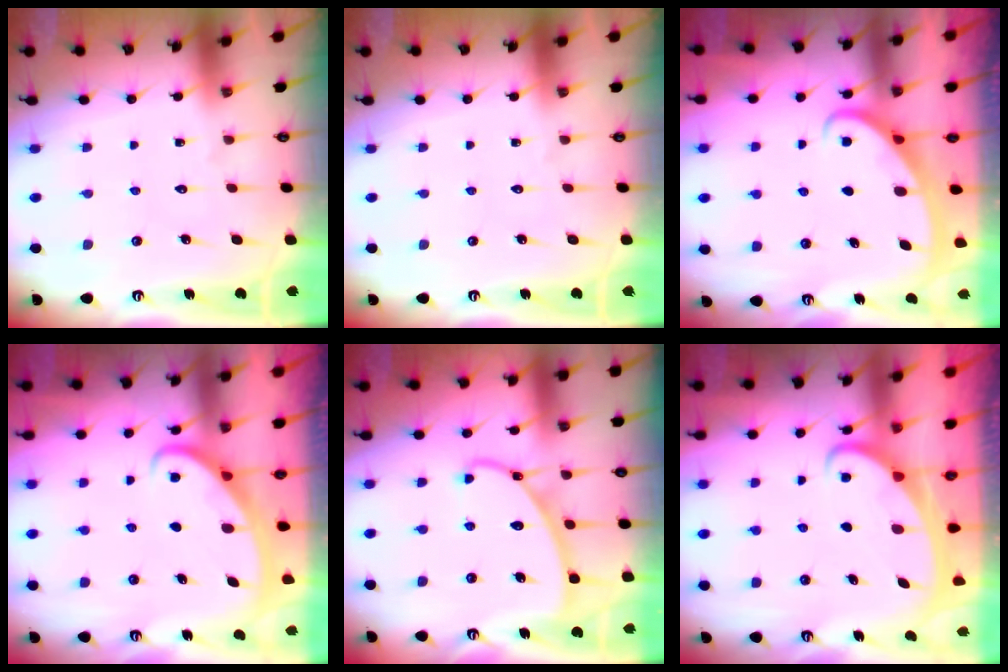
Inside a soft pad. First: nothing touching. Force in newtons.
{"total": 0.0}
{"total": 2.6, "press": 2.6, "slide": 0.4}
{"total": 3.0, "press": 2.9, "slide": 0.3}
{"total": 8.7, "press": 8.7, "slide": 0.4}
{"total": 2.2, "press": 2.2, "slide": 0.3}